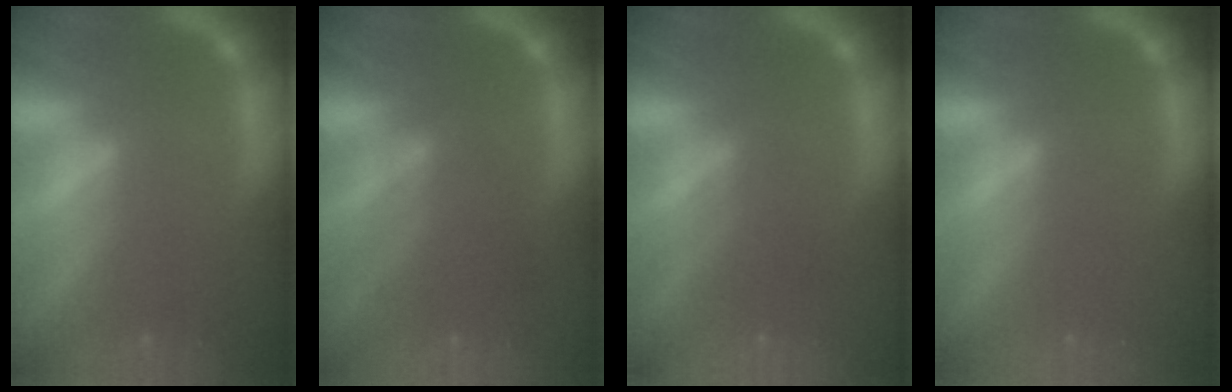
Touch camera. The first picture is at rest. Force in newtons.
{"total": 4.0}
{"total": 2.0}
{"total": 0.0}